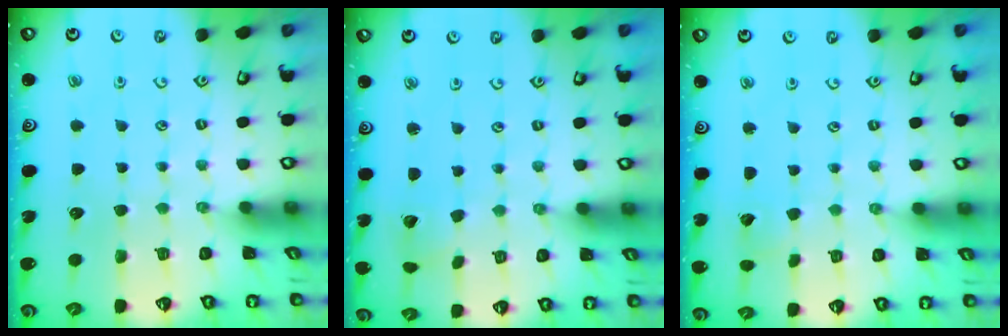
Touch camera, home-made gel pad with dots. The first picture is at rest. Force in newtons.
{"total": 2.1, "press": 2.1, "slide": 0.3}
{"total": 2.7, "press": 2.7, "slide": 0.3}